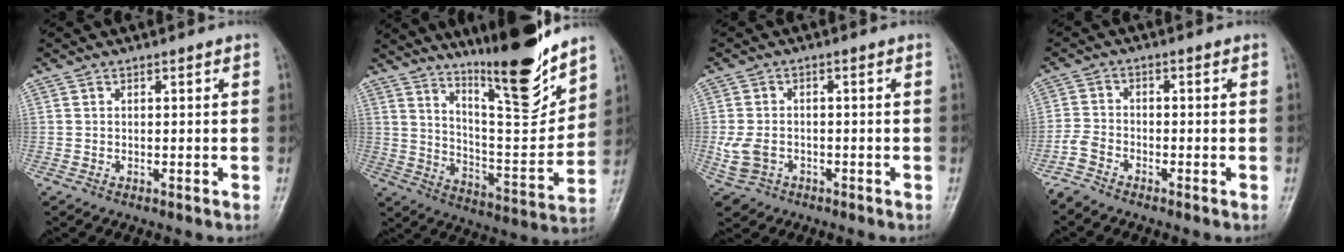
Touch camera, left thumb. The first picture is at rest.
{"total": 17.7, "force": [13.5, 2.8, 11.1], "torque": [-0.140, -0.096, 0.231]}
{"total": 4.9, "force": [-1.6, 3.8, 2.7], "torque": [-0.059, 0.007, -0.024]}
{"total": 3.2, "force": [-2.9, 1.1, 0.8], "torque": [-0.022, 0.002, -0.067]}